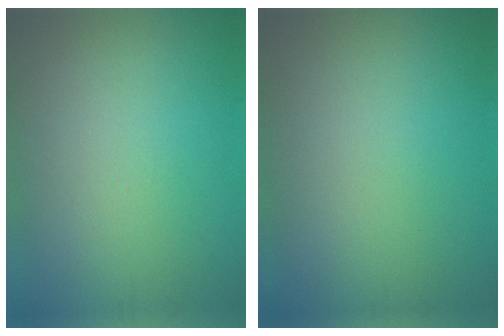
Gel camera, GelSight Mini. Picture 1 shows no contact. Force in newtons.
{"total": 0.0}